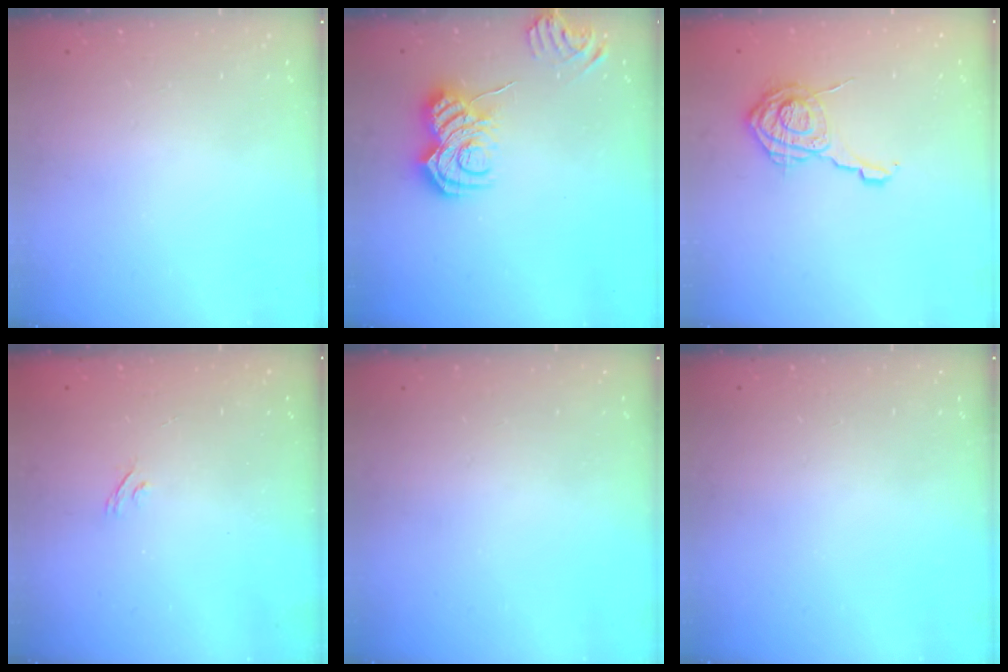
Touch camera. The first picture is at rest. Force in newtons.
{"total": 10.1, "press": 10.1, "slide": 0.9}
{"total": 12.1, "press": 12.1, "slide": 0.7}
{"total": 2.2, "press": 1.9, "slide": 1.1}
{"total": 0.0}
{"total": 0.0}